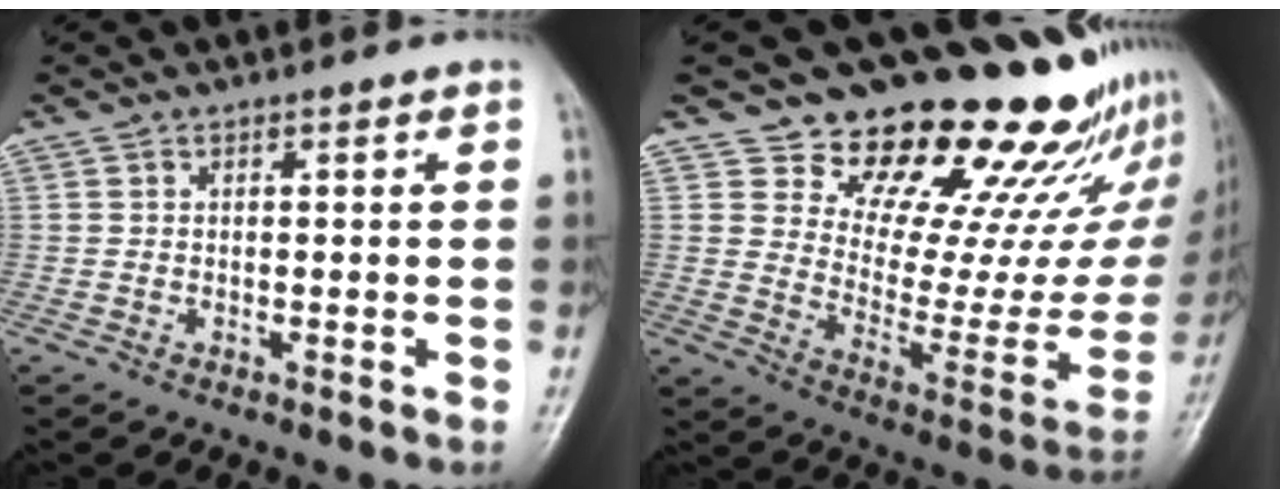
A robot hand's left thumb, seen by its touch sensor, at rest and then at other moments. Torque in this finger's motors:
{"motor_torque": [0.78, 0.46, 0.66, -2.11, 0.15]}